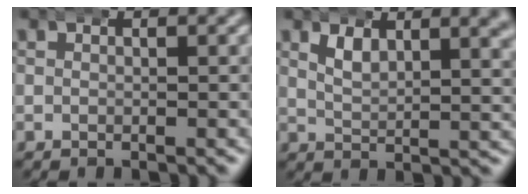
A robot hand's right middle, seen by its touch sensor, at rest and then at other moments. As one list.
[{"total": 2.7, "force": [2.0, 0.4, 1.7], "torque": [-0.032, -0.010, 0.042]}]